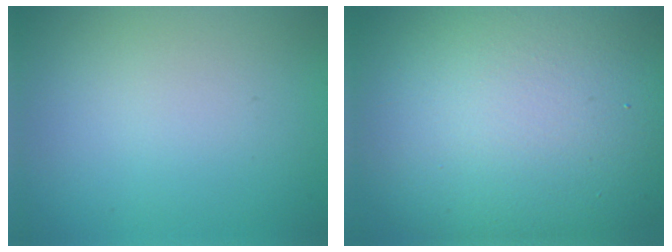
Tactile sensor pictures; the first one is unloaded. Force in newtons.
{"total": 17.8, "press": 17.8, "slide": 0.6}